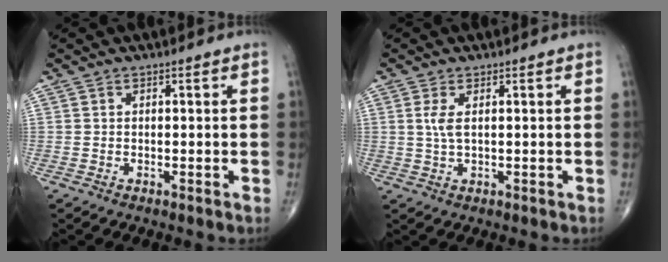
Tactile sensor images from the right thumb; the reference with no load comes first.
{"total": 2.8, "force": [0.7, 1.0, 2.6], "torque": [-0.064, 0.000, 0.017]}